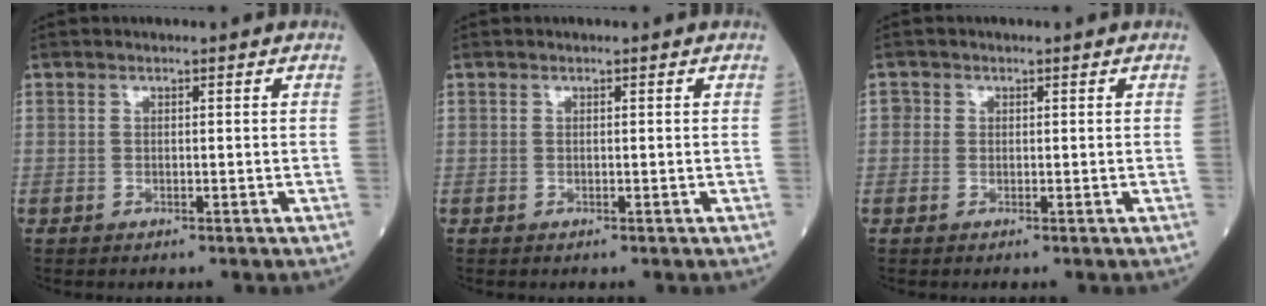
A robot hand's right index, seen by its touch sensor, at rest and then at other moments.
{"total": 0.0}
{"total": 1.2, "force": [0.1, 1.2, 0.3], "torque": [0.006, 0.003, -0.003]}